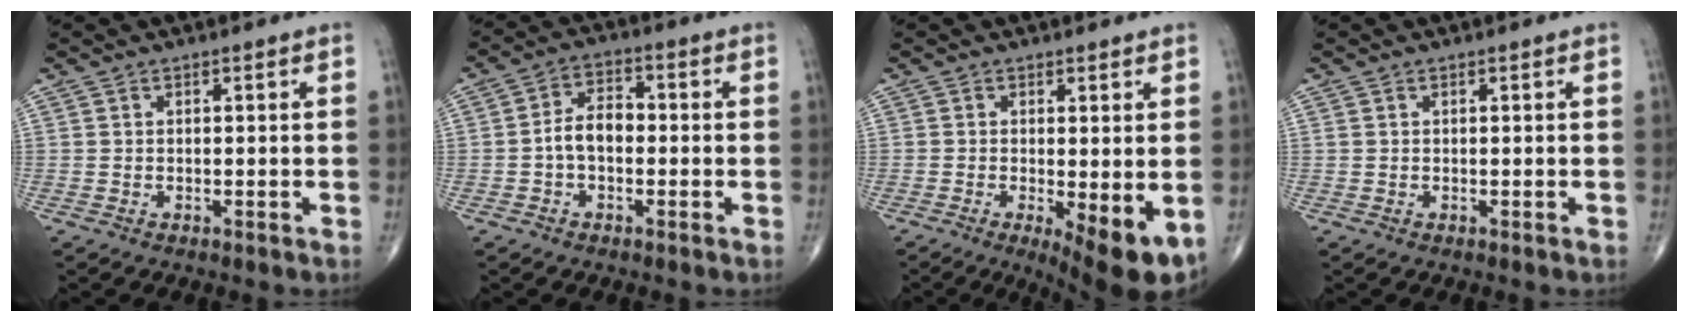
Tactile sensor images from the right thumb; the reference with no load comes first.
{"total": 5.9, "force": [-0.9, 3.7, 4.5], "torque": [-0.070, 0.025, -0.026]}
{"total": 9.0, "force": [-2.4, 2.7, 8.2], "torque": [-0.114, -0.022, -0.031]}
{"total": 0.0}